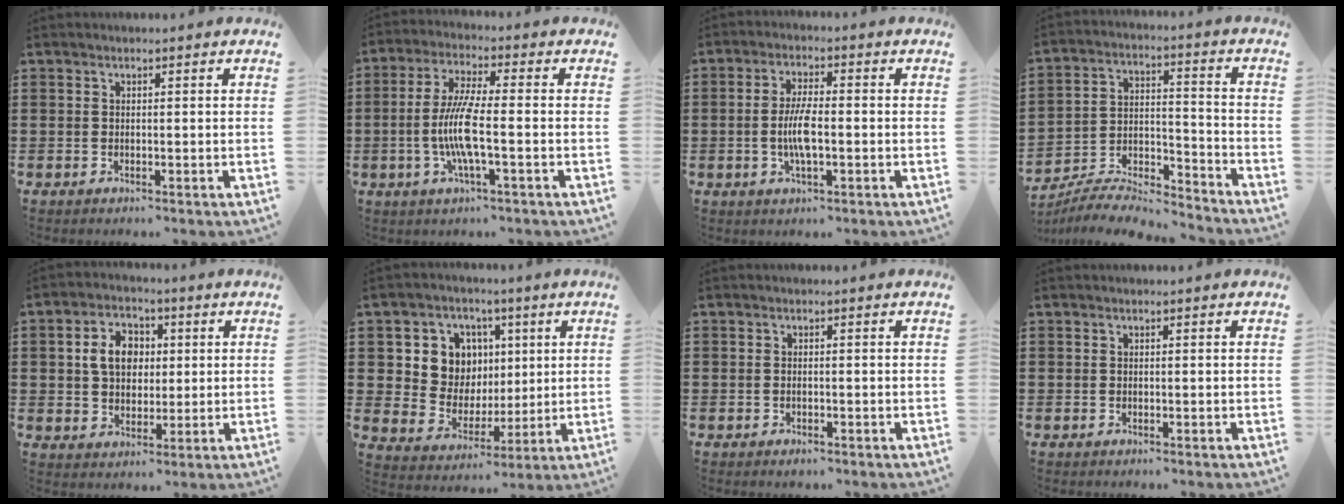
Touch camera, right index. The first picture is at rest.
{"total": 8.3, "force": [-1.6, 1.6, 8.0], "torque": [-0.180, -0.015, -0.041]}
{"total": 5.6, "force": [-1.0, 1.6, 5.3], "torque": [-0.120, -0.005, -0.027]}
{"total": 7.2, "force": [-6.9, 1.0, 1.8], "torque": [-0.031, 0.008, -0.136]}
{"total": 6.7, "force": [1.3, 5.2, 4.0], "torque": [-0.094, 0.014, 0.016]}
{"total": 9.0, "force": [2.9, 8.1, 2.6], "torque": [-0.079, -0.003, 0.057]}
{"total": 0.6, "force": [-0.3, 0.2, 0.5], "torque": [-0.011, -0.004, -0.005]}
{"total": 0.0}